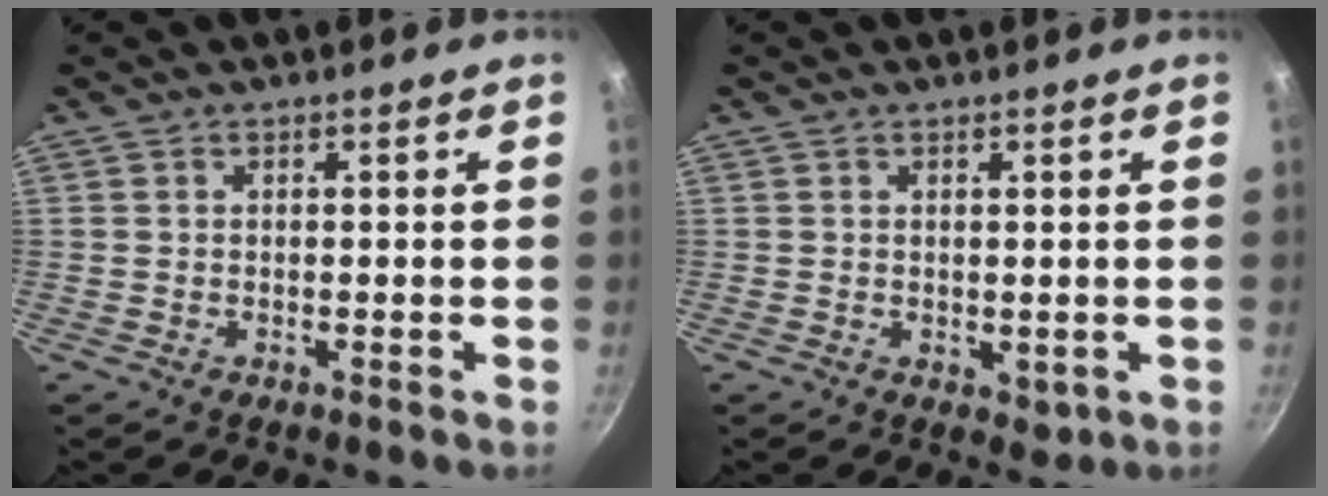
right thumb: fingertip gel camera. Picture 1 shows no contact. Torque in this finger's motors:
{"motor_torque": [-0.14, 0.03, -0.04, 0.17, -0.01]}